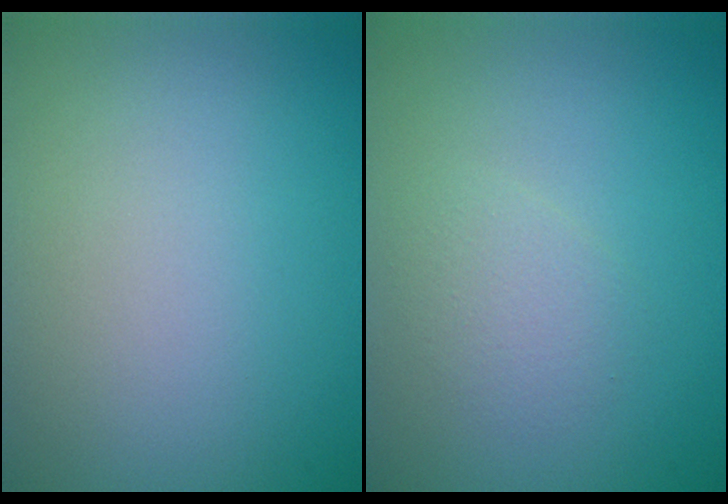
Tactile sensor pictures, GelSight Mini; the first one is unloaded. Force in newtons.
{"total": 1.6, "press": 1.6, "slide": 0.0}